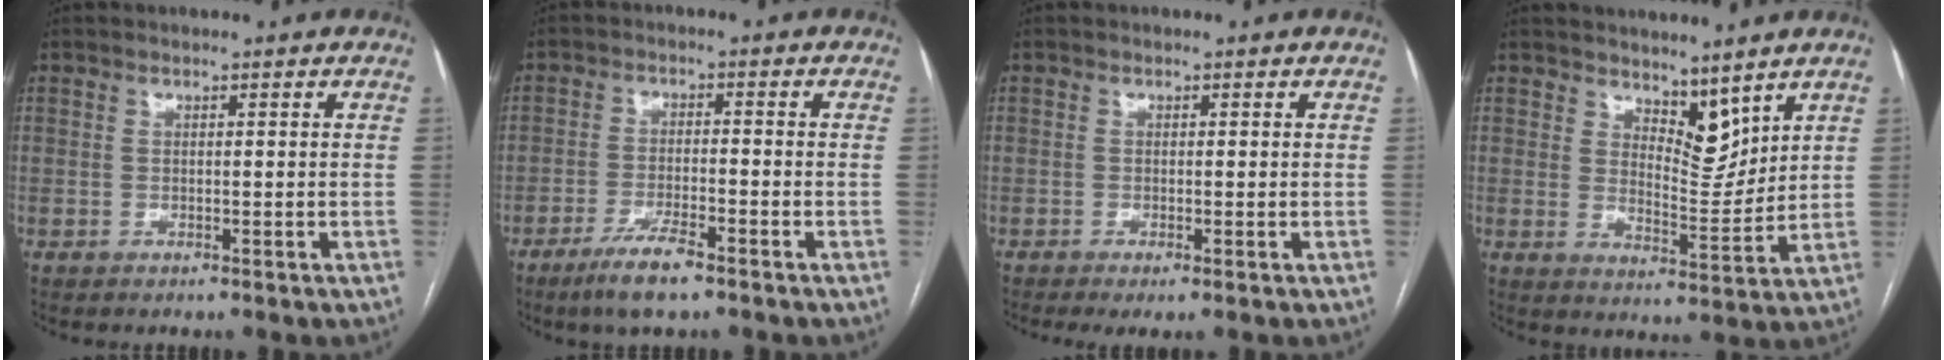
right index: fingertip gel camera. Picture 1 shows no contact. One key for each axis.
{"total": 6.3, "fx": -4.4, "fy": 0.8, "fz": 4.5, "tx": -0.090, "ty": -0.010, "tz": -0.077}
{"total": 1.9, "fx": -1.0, "fy": 0.3, "fz": 1.6, "tx": -0.025, "ty": -0.006, "tz": -0.016}
{"total": 6.7, "fx": 5.4, "fy": 2.7, "fz": 2.9, "tx": -0.040, "ty": -0.008, "tz": 0.099}